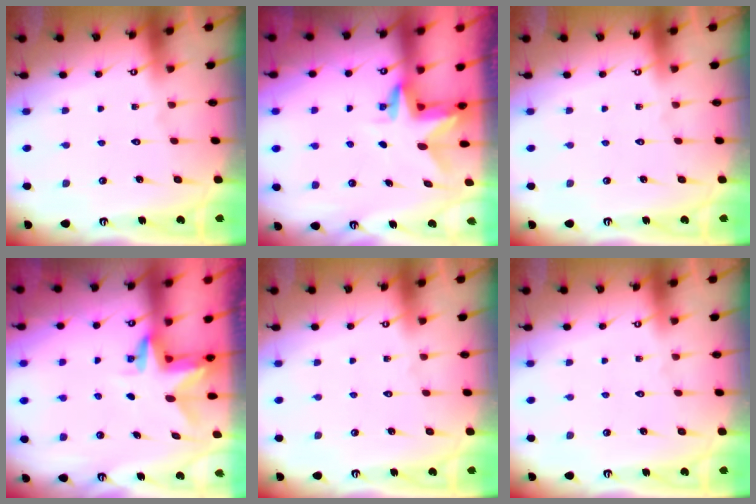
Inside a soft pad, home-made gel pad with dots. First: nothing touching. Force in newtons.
{"total": 2.9, "press": 2.9, "slide": 0.2}
{"total": 0.0}
{"total": 2.9, "press": 2.9, "slide": 0.3}
{"total": 0.0}
{"total": 0.0}